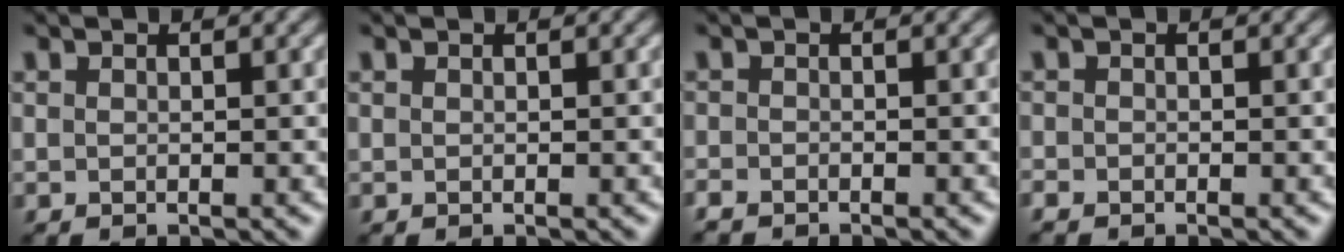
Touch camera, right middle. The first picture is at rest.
{"total": 0.0}
{"total": 1.6, "force": [-1.5, 0.4, 0.4], "torque": [-0.007, -0.009, -0.032]}
{"total": 0.9, "force": [-0.8, 0.5, 0.2], "torque": [-0.002, -0.005, -0.017]}